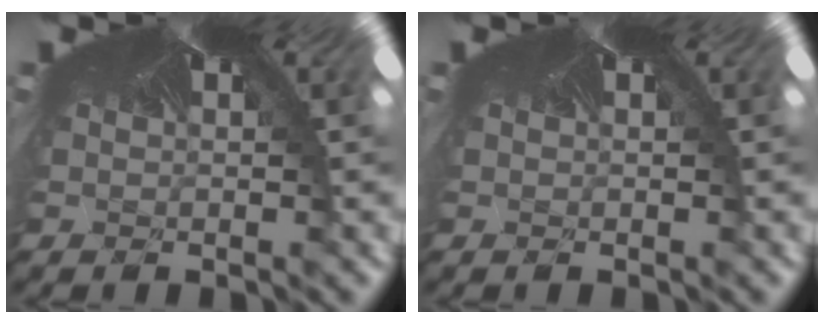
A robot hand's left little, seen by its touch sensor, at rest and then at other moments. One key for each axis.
{"total": 0.0}